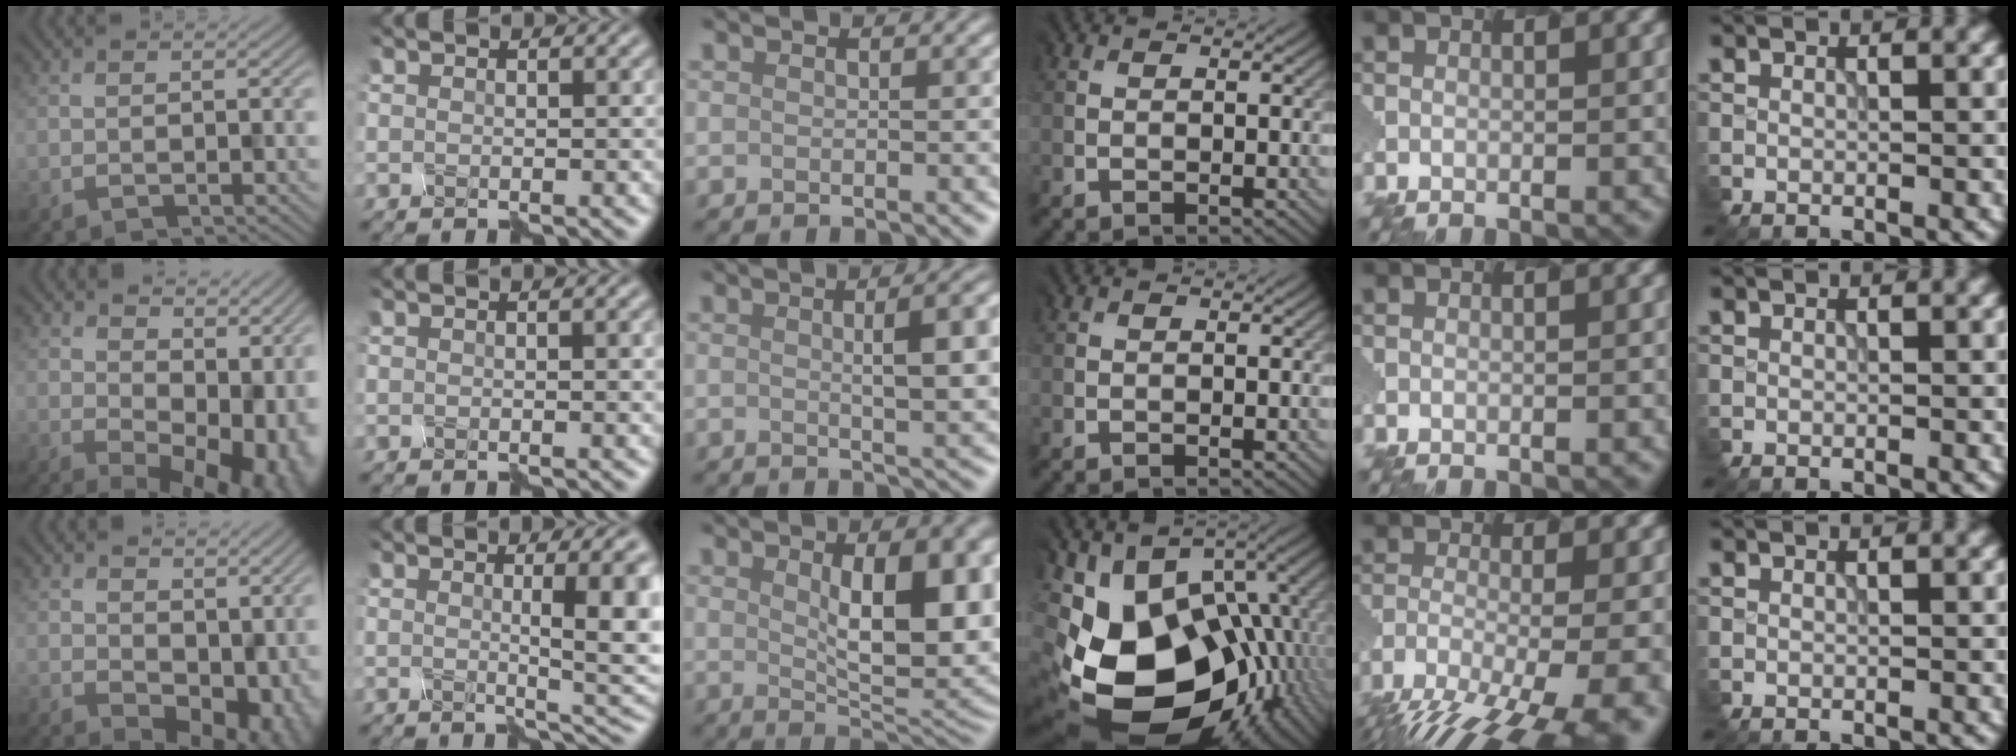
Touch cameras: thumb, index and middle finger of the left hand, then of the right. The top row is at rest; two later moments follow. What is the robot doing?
{"motion": "disassemble", "object": "spray bottle"}